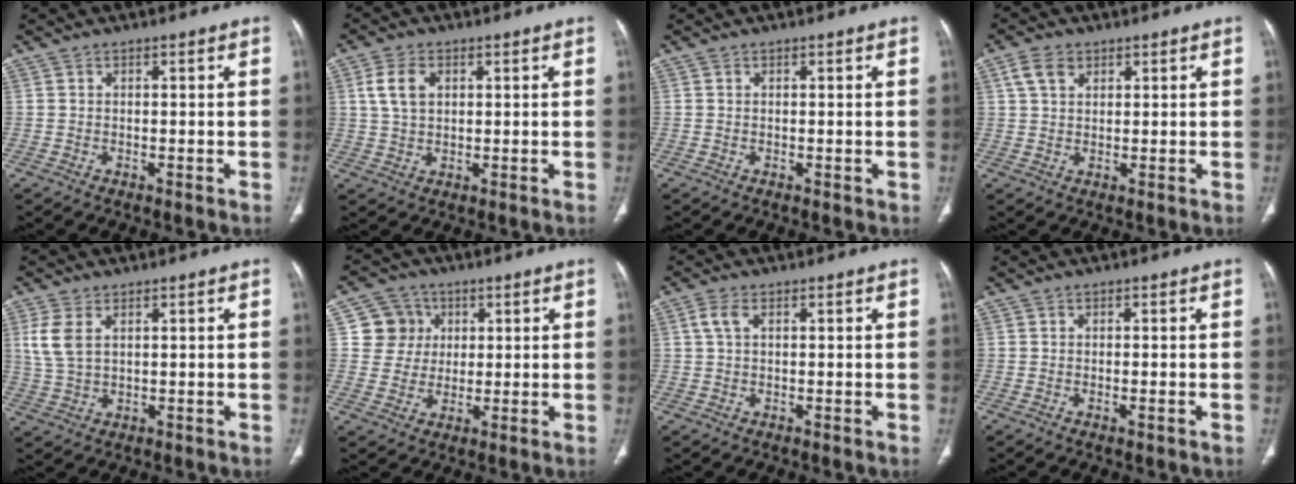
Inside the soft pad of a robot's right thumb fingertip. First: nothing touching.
{"total": 5.5, "force": [1.7, 3.5, 3.9], "torque": [-0.075, 0.001, 0.034]}
{"total": 0.0}
{"total": 4.4, "force": [2.2, 2.9, 2.5], "torque": [-0.042, 0.000, 0.046]}
{"total": 5.8, "force": [2.0, 3.3, 4.4], "torque": [-0.106, 0.000, 0.046]}
{"total": 7.3, "force": [1.9, 6.9, 1.3], "torque": [0.014, 0.002, 0.030]}
{"total": 2.6, "force": [0.8, 1.4, 2.1], "torque": [-0.054, 0.011, 0.016]}
{"total": 0.9, "force": [-0.4, 0.2, 0.8], "torque": [-0.012, -0.002, -0.006]}